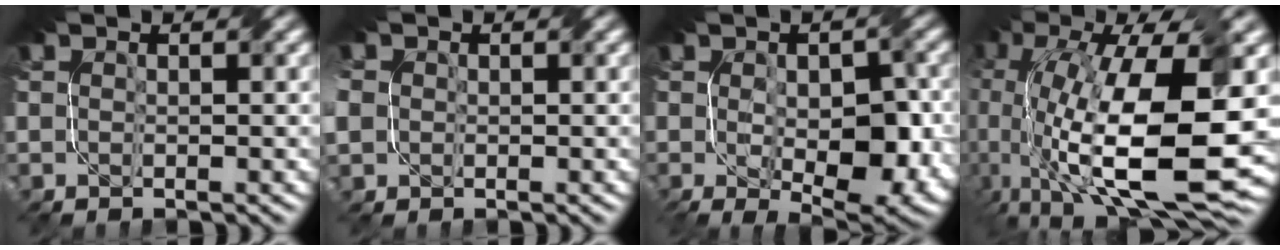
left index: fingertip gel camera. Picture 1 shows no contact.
{"total": 3.9, "force": [0.5, 3.5, 1.7], "torque": [-0.057, 0.018, 0.012]}
{"total": 9.7, "force": [-1.7, 4.8, 8.3], "torque": [-0.135, -0.016, -0.013]}
{"total": 16.4, "force": [-0.3, 7.2, 14.7], "torque": [-0.273, 0.006, -0.001]}